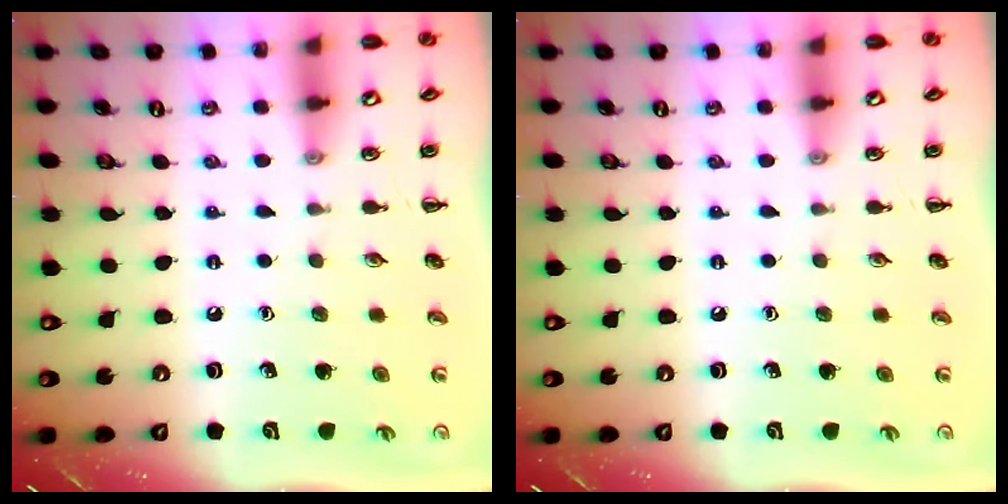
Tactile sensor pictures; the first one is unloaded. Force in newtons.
{"total": 0.0}